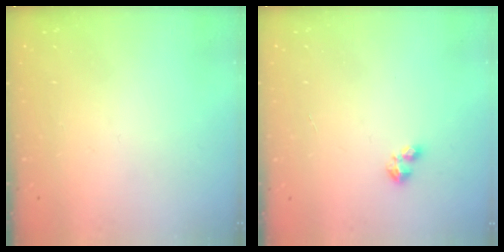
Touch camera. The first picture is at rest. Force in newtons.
{"total": 1.9, "press": 1.9, "slide": 0.4}